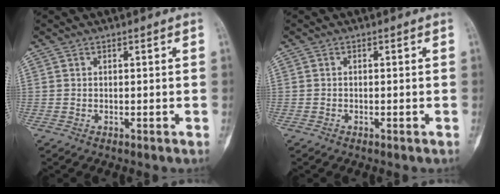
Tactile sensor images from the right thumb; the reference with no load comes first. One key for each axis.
{"total": 0.0}